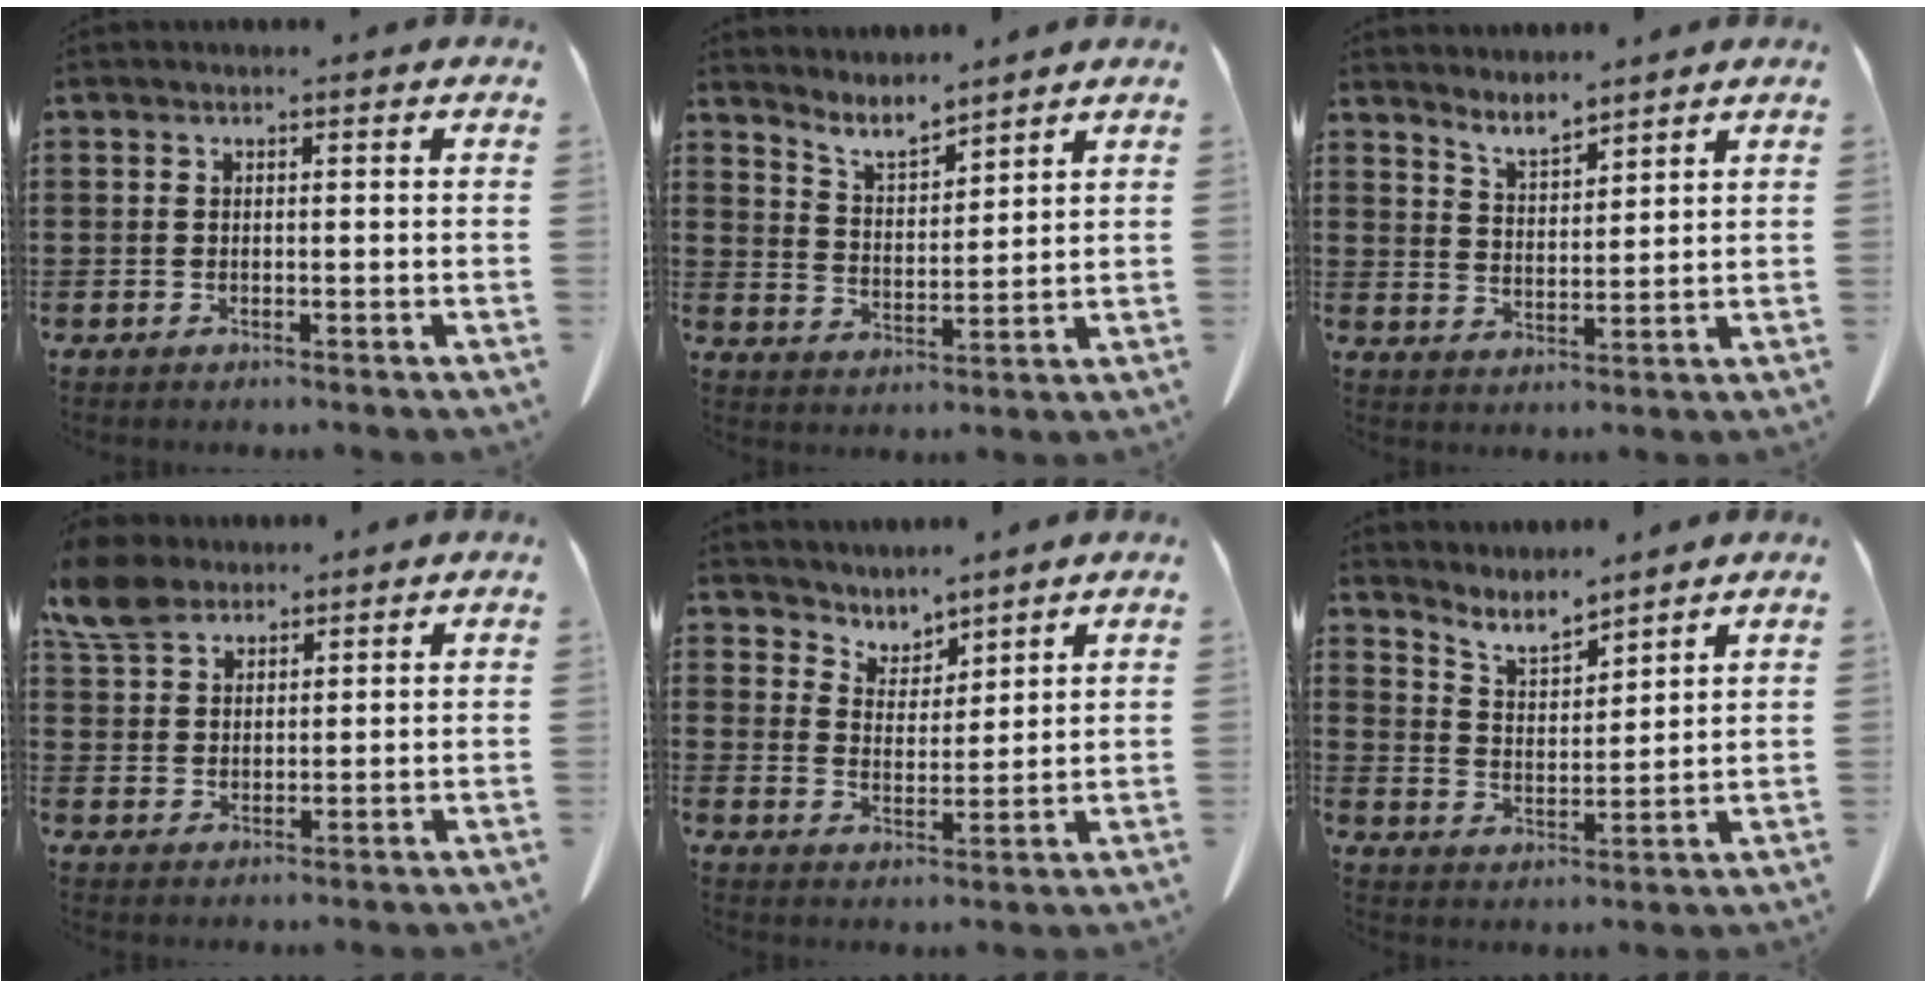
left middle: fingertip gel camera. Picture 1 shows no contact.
{"total": 5.0, "force": [4.8, 0.4, 1.2], "torque": [-0.041, -0.024, 0.086]}
{"total": 3.9, "force": [3.9, 0.0, 0.4], "torque": [-0.021, -0.019, 0.070]}
{"total": 6.9, "force": [5.3, 3.2, 3.1], "torque": [-0.088, 0.002, 0.100]}
{"total": 3.6, "force": [3.4, 0.9, -0.8], "torque": [-0.004, -0.021, 0.060]}
{"total": 5.6, "force": [5.3, 0.9, 1.7], "torque": [-0.052, -0.026, 0.095]}